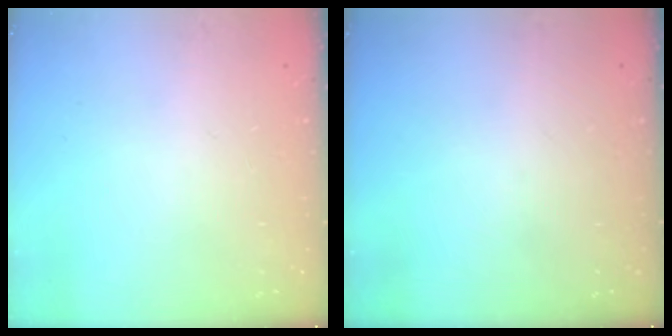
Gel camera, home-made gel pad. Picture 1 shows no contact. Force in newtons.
{"total": 0.0}